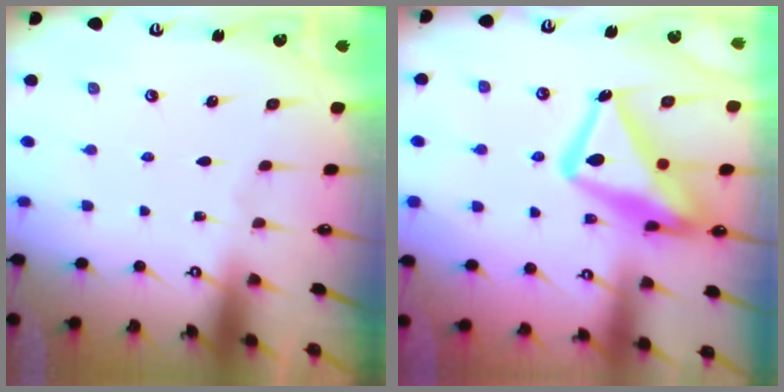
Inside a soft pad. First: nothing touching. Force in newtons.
{"total": 18.8, "press": 18.7, "slide": 1.9}